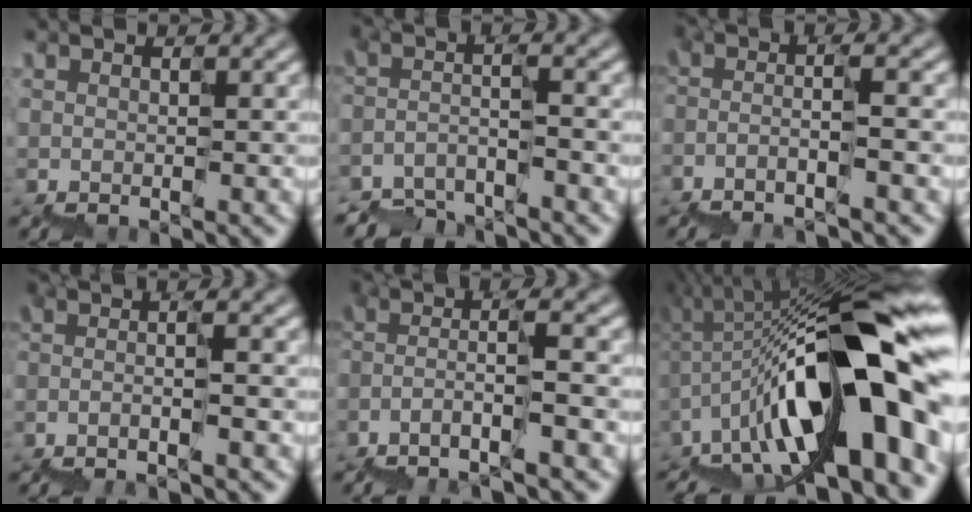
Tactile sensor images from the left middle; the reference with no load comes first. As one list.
[{"total": 3.0, "force": [-3.0, 0.3, 0.5], "torque": [-0.013, 0.008, -0.056]}, {"total": 3.8, "force": [-1.8, 0.6, 3.3], "torque": [-0.046, 0.015, -0.039]}, {"total": 2.6, "force": [-1.2, 0.4, 2.3], "torque": [-0.030, 0.008, -0.030]}, {"total": 4.7, "force": [-2.2, 0.9, 4.0], "torque": [-0.067, 0.019, -0.044]}, {"total": 17.6, "force": [-3.5, 6.1, 16.1], "torque": [-0.249, 0.041, -0.064]}]